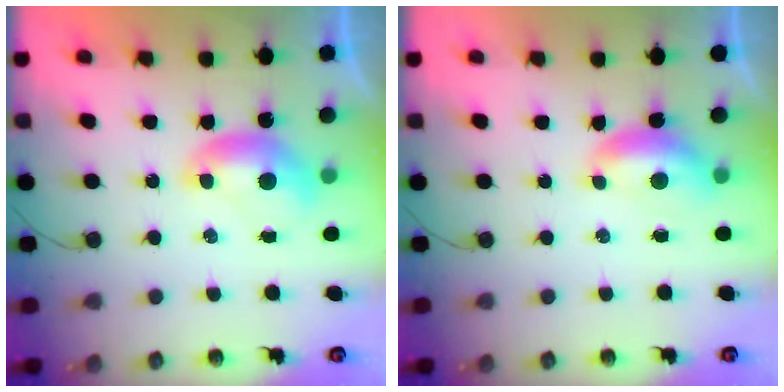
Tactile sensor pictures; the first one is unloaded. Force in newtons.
{"total": 0.6, "press": 0.0, "slide": 0.6}